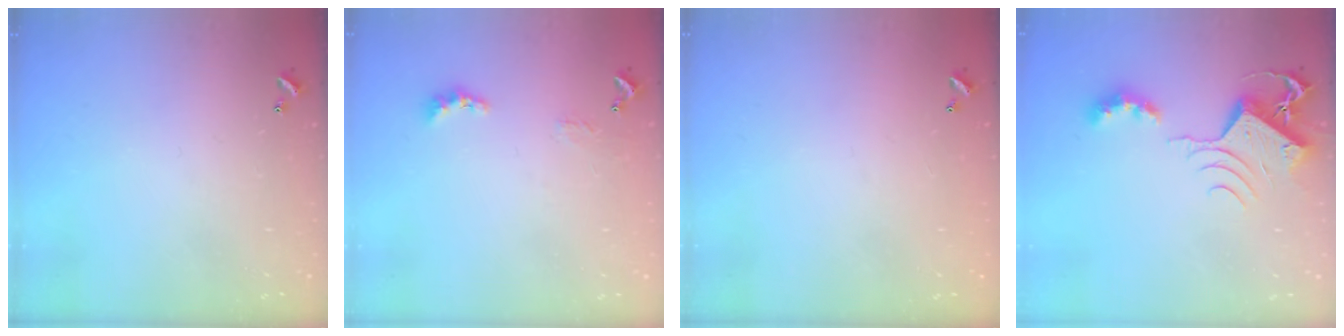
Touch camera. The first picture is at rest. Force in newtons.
{"total": 2.1, "press": 2.0, "slide": 0.5}
{"total": 2.9, "press": 2.9, "slide": 0.1}
{"total": 7.6, "press": 7.6, "slide": 0.8}